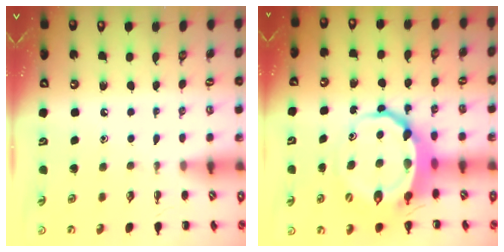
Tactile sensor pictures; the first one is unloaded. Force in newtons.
{"total": 9.9, "press": 9.6, "slide": 2.3}